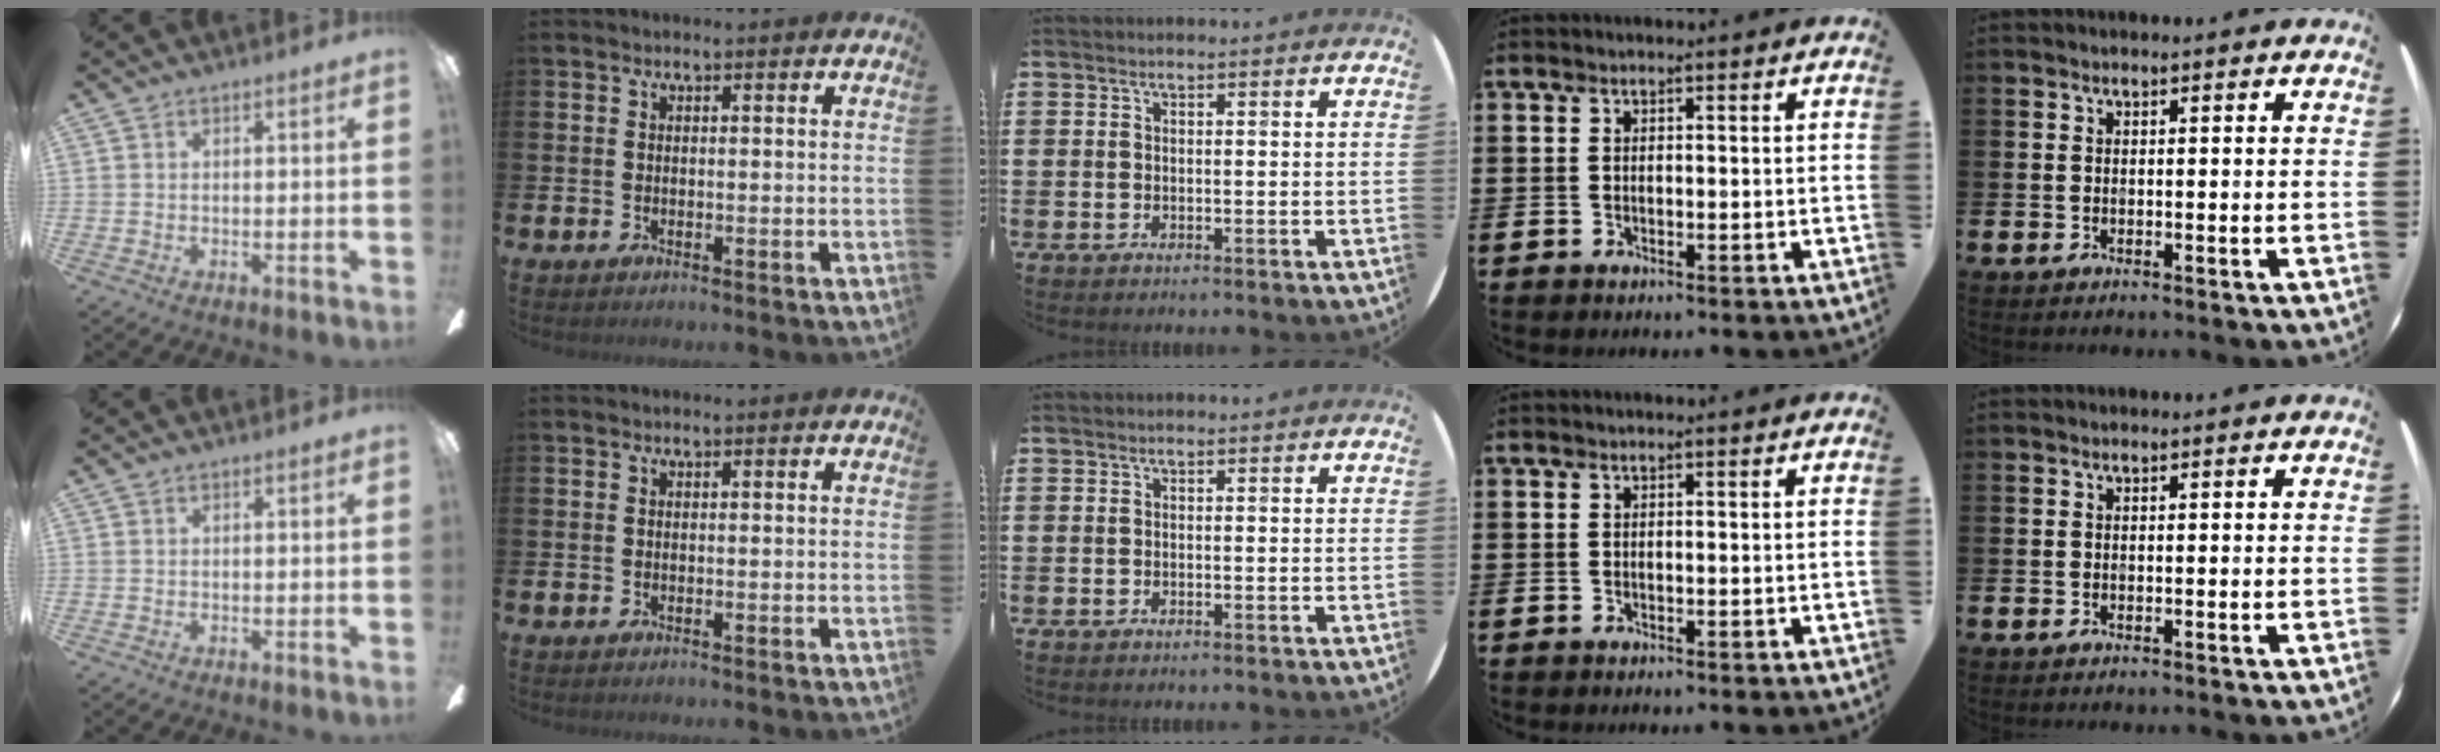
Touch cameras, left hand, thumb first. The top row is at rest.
{}